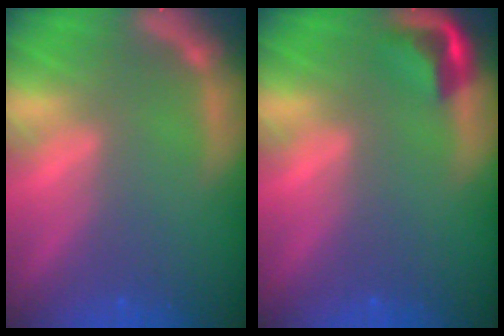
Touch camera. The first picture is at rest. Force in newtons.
{"total": 2.9}